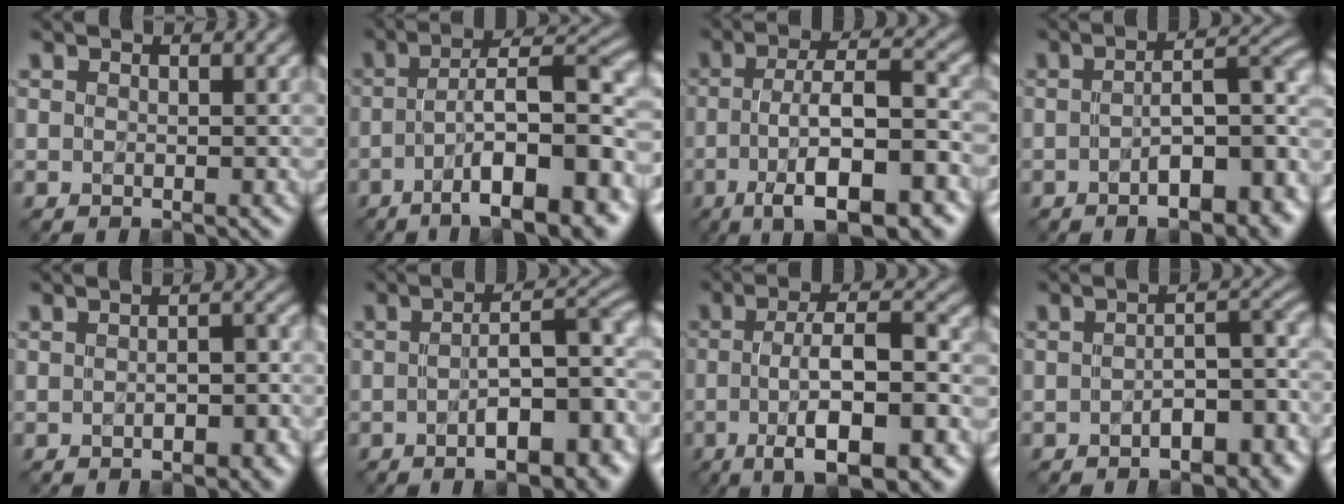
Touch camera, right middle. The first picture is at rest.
{"total": 11.4, "force": [-4.8, 3.0, 9.9], "torque": [-0.145, 0.014, -0.069]}
{"total": 10.1, "force": [-3.8, 3.1, 8.8], "torque": [-0.145, 0.004, -0.059]}
{"total": 8.8, "force": [-3.2, 3.3, 7.4], "torque": [-0.095, 0.009, -0.044]}
{"total": 3.5, "force": [-1.3, 1.7, 2.8], "torque": [-0.032, 0.001, -0.012]}
{"total": 9.8, "force": [-3.3, 3.6, 8.5], "torque": [-0.110, 0.007, -0.044]}
{"total": 9.2, "force": [-2.7, 2.7, 8.4], "torque": [-0.134, 0.003, -0.042]}
{"total": 5.9, "force": [-2.9, 2.5, 4.4], "torque": [-0.053, 0.006, -0.044]}